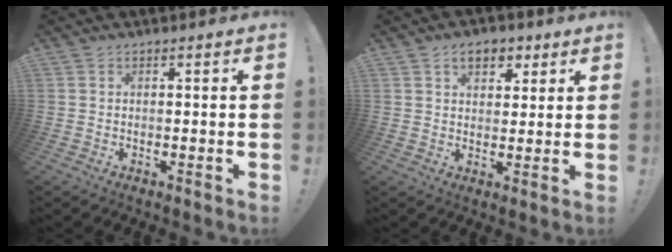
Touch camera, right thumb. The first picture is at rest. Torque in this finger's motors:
{"motor_torque": [0.75, 0.82, 0.47, 0.20, 0.00]}